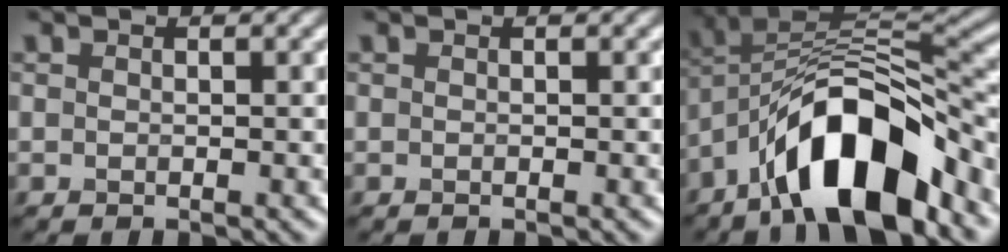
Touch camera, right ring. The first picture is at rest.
{"total": 0.0}
{"total": 11.6, "force": [-6.3, 4.3, 8.8], "torque": [-0.132, 0.017, -0.121]}